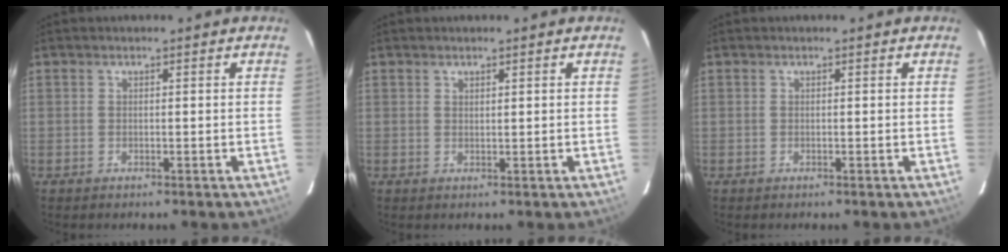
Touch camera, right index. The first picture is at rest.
{"total": 0.7, "force": [0.6, 0.2, 0.3], "torque": [-0.006, 0.001, 0.012]}
{"total": 0.0}